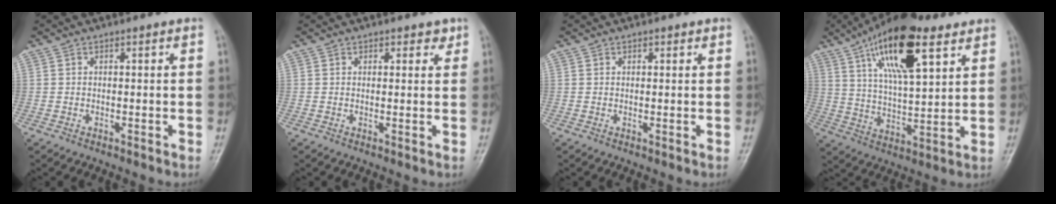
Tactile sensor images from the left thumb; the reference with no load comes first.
{"total": 2.0, "force": [1.3, 1.3, 0.8], "torque": [0.010, -0.006, 0.013]}
{"total": 0.8, "force": [0.5, 0.5, 0.3], "torque": [0.002, -0.003, 0.004]}
{"total": 19.5, "force": [10.1, 7.2, 15.0], "torque": [-0.232, -0.025, 0.174]}